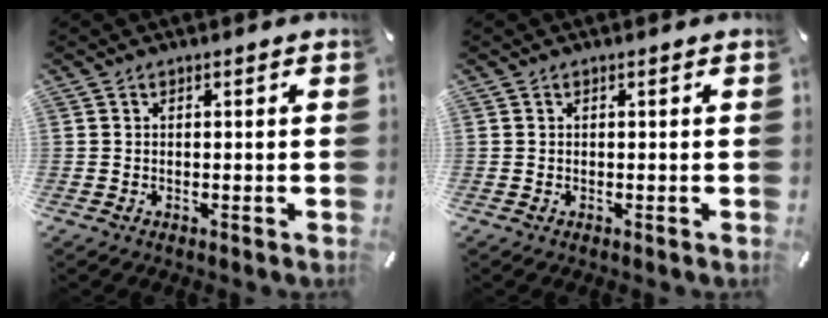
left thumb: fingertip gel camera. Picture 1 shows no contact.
{"total": 0.0}